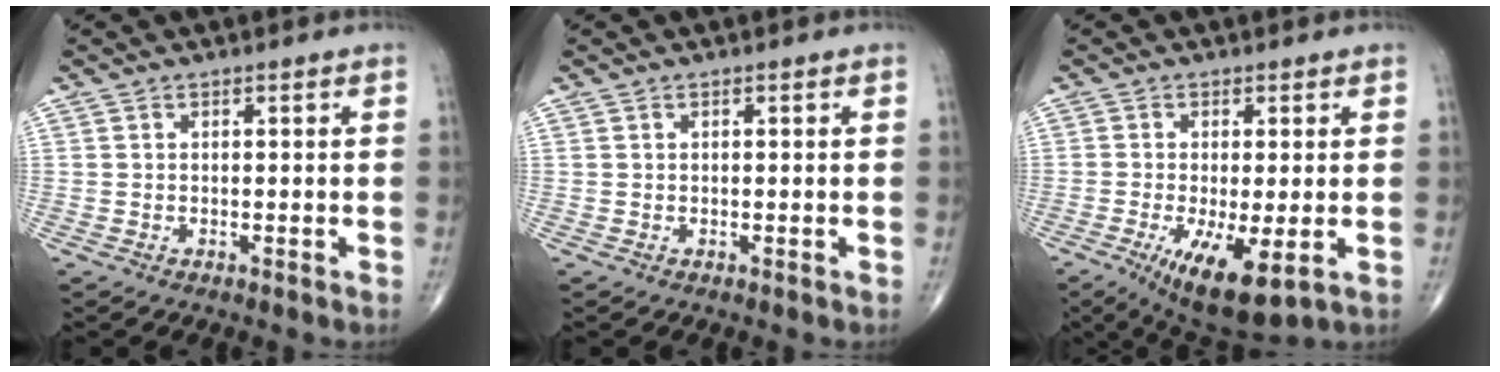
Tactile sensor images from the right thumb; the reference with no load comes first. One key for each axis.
{"total": 0.0}
{"total": 11.0, "fx": -3.6, "fy": 3.5, "fz": 9.8, "tx": -0.166, "ty": -0.023, "tz": -0.048}